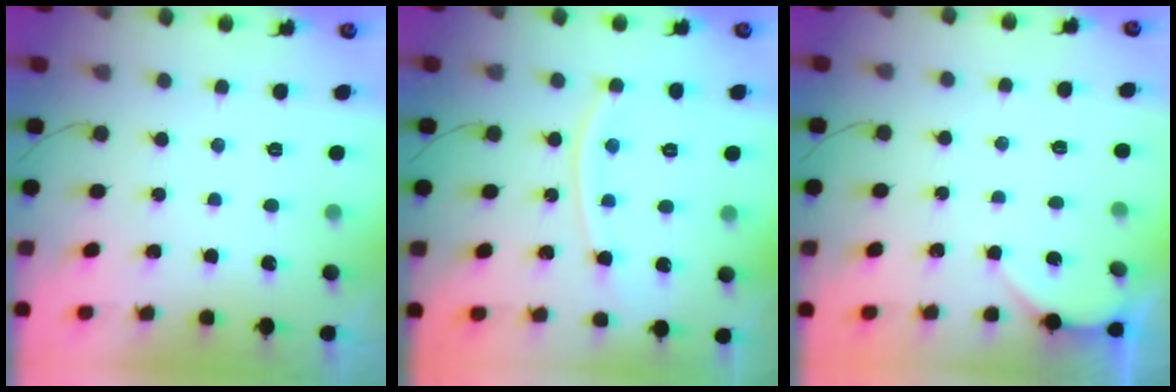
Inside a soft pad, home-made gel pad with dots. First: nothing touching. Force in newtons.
{"total": 10.4, "press": 10.4, "slide": 1.2}
{"total": 1.9, "press": 1.9, "slide": 0.3}